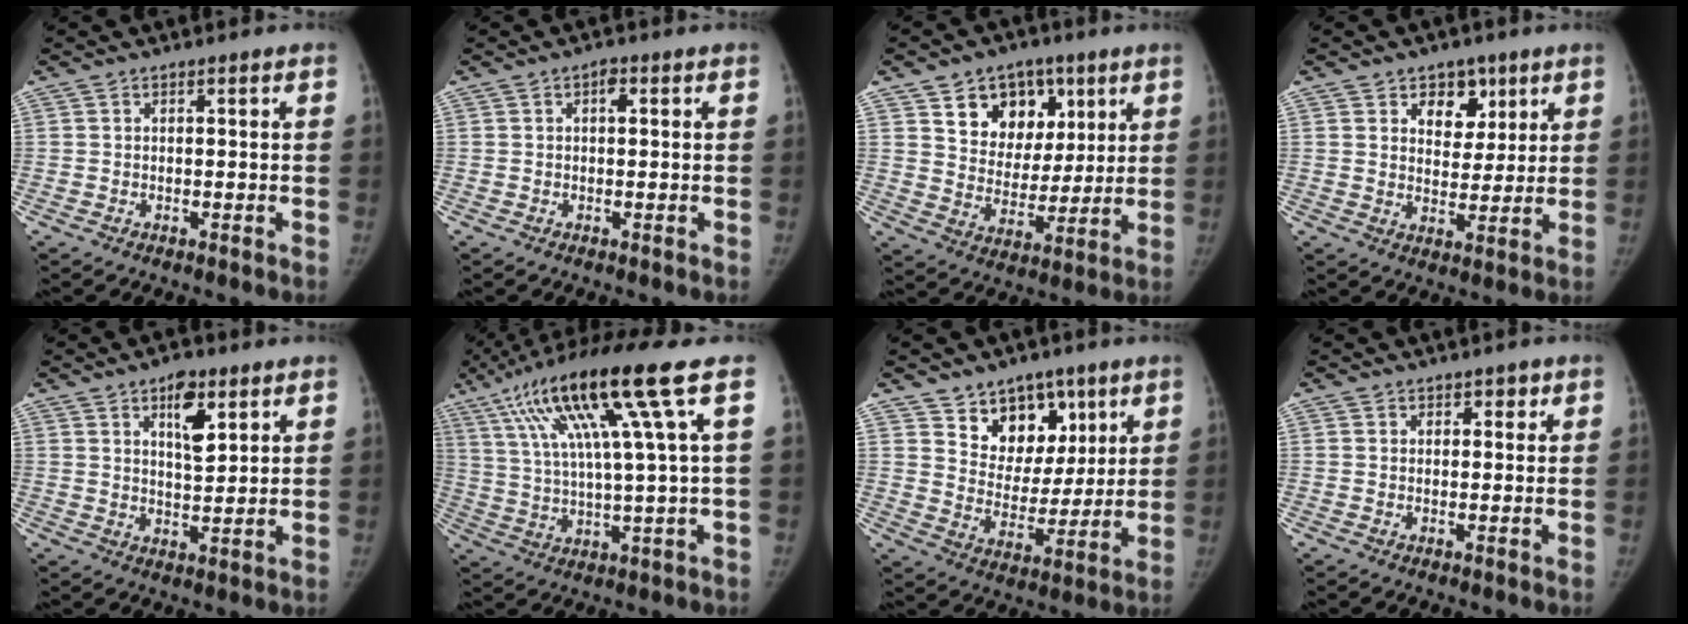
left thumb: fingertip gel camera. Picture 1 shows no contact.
{"total": 1.6, "force": [0.4, 0.9, 1.3], "torque": [-0.015, 0.004, 0.003]}
{"total": 13.5, "force": [6.5, 10.2, 6.1], "torque": [-0.048, -0.025, 0.110]}
{"total": 7.5, "force": [4.0, 5.4, 3.4], "torque": [-0.012, -0.019, 0.061]}
{"total": 7.3, "force": [3.8, 3.2, 5.3], "torque": [-0.065, -0.023, 0.059]}
{"total": 18.5, "force": [8.0, 0.3, 16.7], "torque": [-0.306, -0.004, 0.141]}
{"total": 12.4, "force": [7.5, 8.7, 4.7], "torque": [-0.025, -0.041, 0.131]}
{"total": 1.8, "force": [1.2, 1.2, 0.7], "torque": [0.011, -0.005, 0.012]}